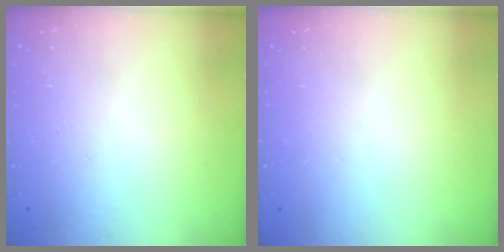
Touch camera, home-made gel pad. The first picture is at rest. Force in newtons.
{"total": 0.0}